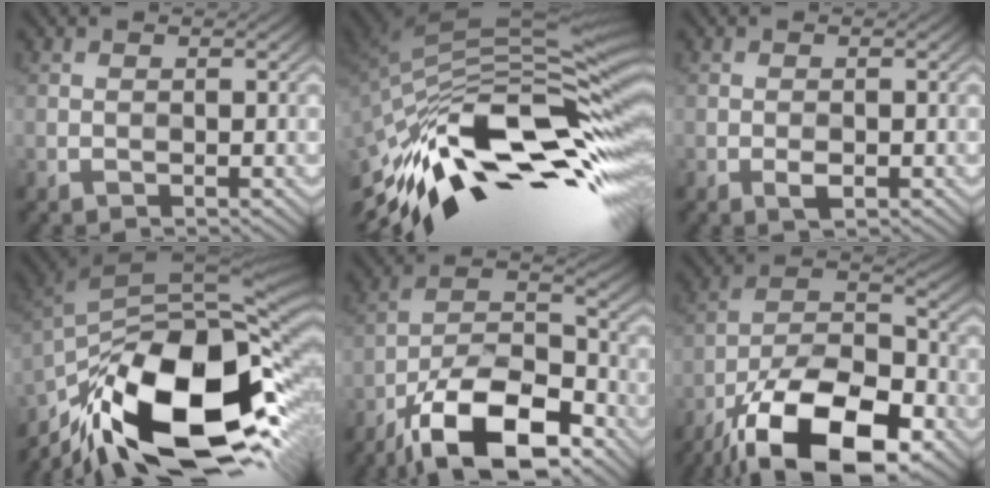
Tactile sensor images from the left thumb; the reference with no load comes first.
{"total": 17.2, "force": [-8.3, 5.5, 14.1], "torque": [-0.290, 0.003, -0.155]}
{"total": 1.5, "force": [-0.6, 0.6, 1.1], "torque": [-0.020, -0.002, -0.012]}
{"total": 18.9, "force": [-8.8, 7.9, 14.7], "torque": [-0.298, -0.006, -0.155]}
{"total": 18.1, "force": [-12.1, 7.3, 11.3], "torque": [-0.201, -0.021, -0.212]}
{"total": 20.1, "force": [-13.0, 8.3, 13.0], "torque": [-0.241, -0.037, -0.219]}